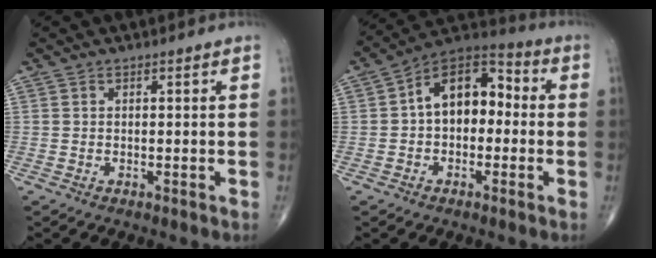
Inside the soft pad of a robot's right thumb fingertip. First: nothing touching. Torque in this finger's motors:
{"motor_torque": [-0.25, 0.50, 0.33, 0.03, 0.07]}